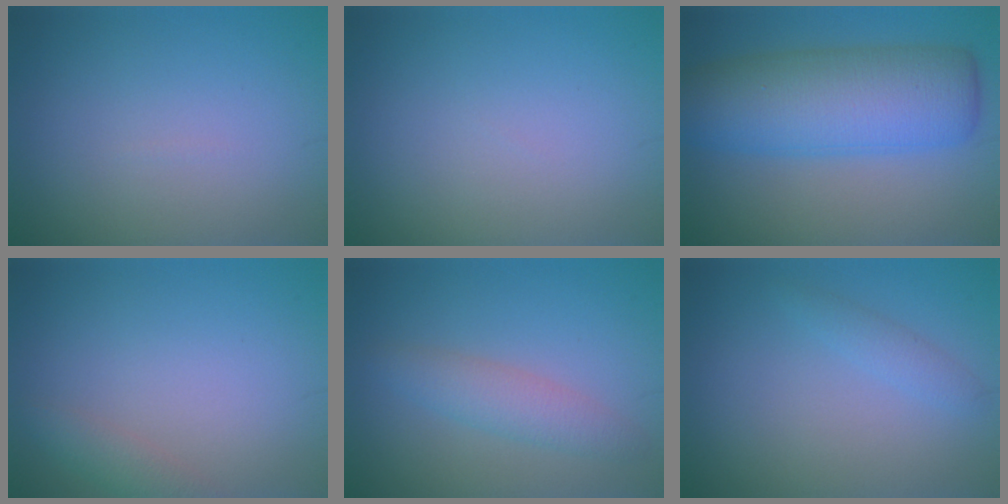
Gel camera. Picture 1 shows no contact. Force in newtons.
{"total": 0.0}
{"total": 10.1, "press": 10.1, "slide": 0.2}
{"total": 1.6, "press": 1.6, "slide": 0.2}
{"total": 2.9, "press": 2.9, "slide": 0.1}
{"total": 1.3, "press": 1.3, "slide": 0.0}